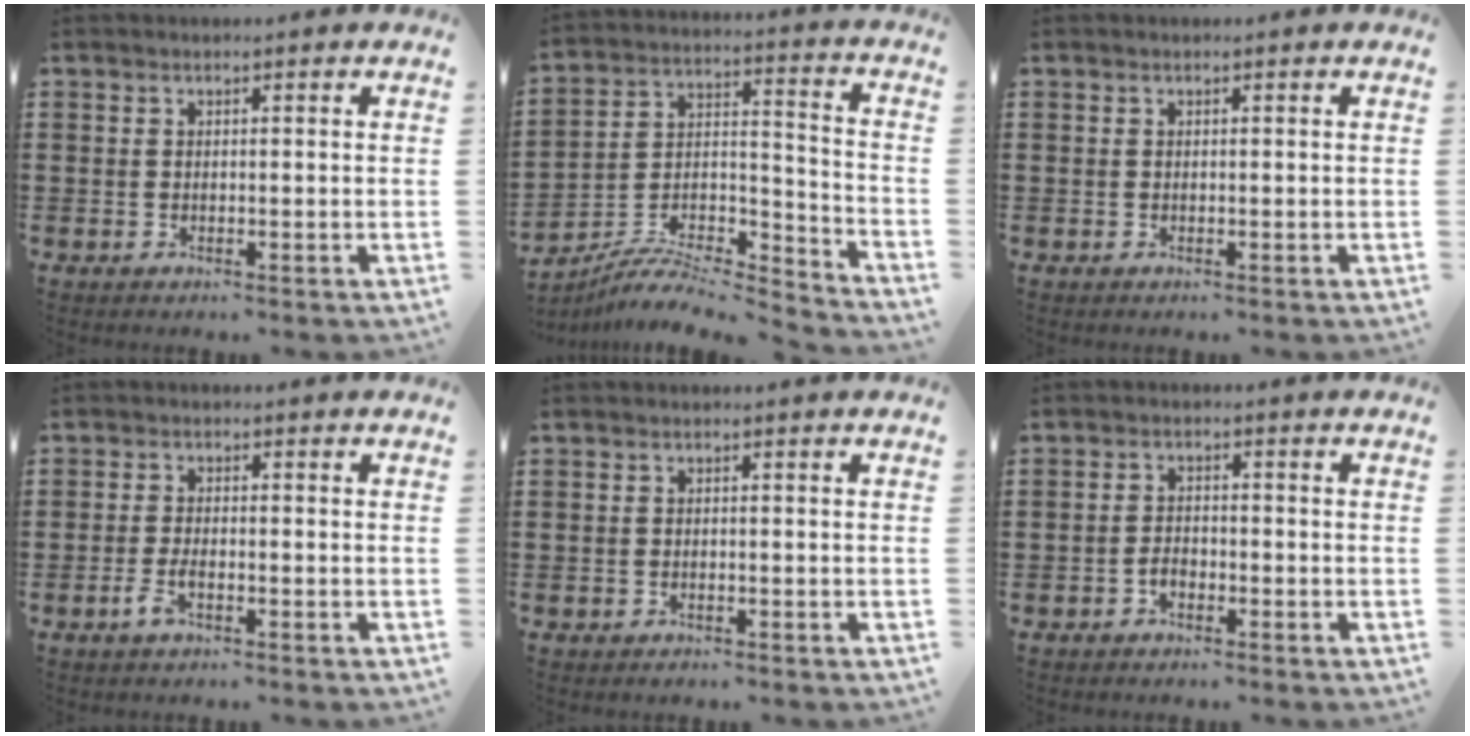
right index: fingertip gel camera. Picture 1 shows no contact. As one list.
[{"total": 7.0, "force": [-6.5, 1.4, 2.2], "torque": [-0.040, 0.000, -0.130]}, {"total": 0.0}, {"total": 2.8, "force": [-1.5, 0.7, 2.3], "torque": [-0.061, -0.007, -0.033]}, {"total": 0.6, "force": [-0.5, 0.3, 0.1], "torque": [-0.004, -0.001, -0.011]}, {"total": 1.8, "force": [-1.1, 1.0, 1.1], "torque": [-0.025, -0.002, -0.022]}]